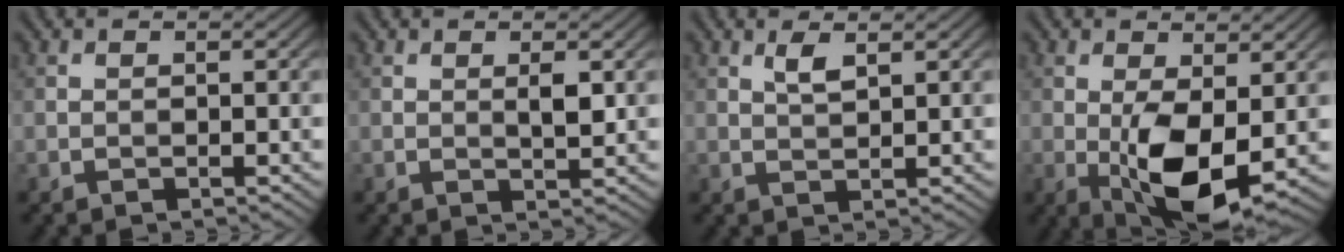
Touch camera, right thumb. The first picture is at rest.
{"total": 1.9, "force": [0.6, 0.5, 1.8], "torque": [-0.037, -0.005, 0.011]}
{"total": 2.2, "force": [1.2, 0.6, 1.7], "torque": [-0.038, 0.001, 0.025]}
{"total": 8.3, "force": [-1.2, 3.7, 7.3], "torque": [-0.149, -0.012, -0.013]}